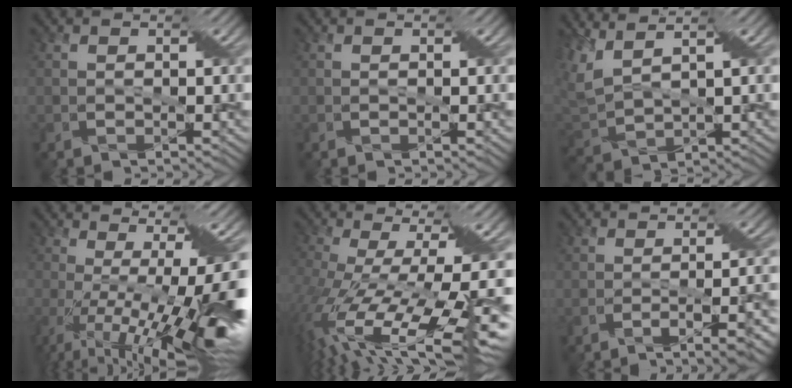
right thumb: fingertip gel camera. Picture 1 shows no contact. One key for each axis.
{"total": 0.0}
{"total": 6.7, "fx": 3.3, "fy": 2.3, "fz": 5.4, "tx": -0.154, "ty": 0.008, "tz": 0.065}
{"total": 15.0, "fx": -2.7, "fy": 3.9, "fz": 14.2, "tx": -0.227, "ty": -0.013, "tz": -0.037}
{"total": 17.2, "fx": -5.5, "fy": 5.1, "fz": 15.5, "tx": -0.326, "ty": -0.028, "tz": -0.075}
{"total": 7.7, "fx": -4.5, "fy": 1.3, "fz": 6.0, "tx": -0.089, "ty": 0.011, "tz": -0.065}